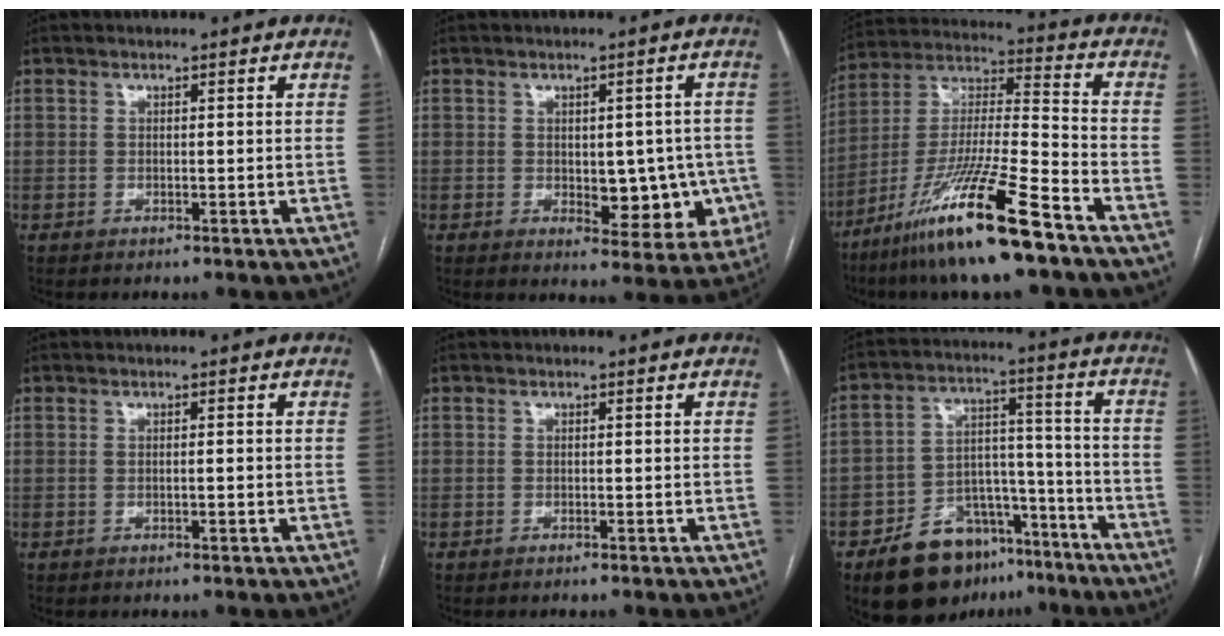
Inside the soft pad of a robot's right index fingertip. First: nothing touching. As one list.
[{"total": 9.0, "force": [-1.6, 4.8, 7.5], "torque": [-0.076, 0.014, -0.007]}, {"total": 19.3, "force": [-12.4, 0.9, 14.8], "torque": [-0.307, -0.036, -0.230]}, {"total": 0.8, "force": [-0.2, 0.1, 0.8], "torque": [-0.013, 0.002, -0.001]}, {"total": 0.0}, {"total": 14.4, "force": [-9.6, 8.5, 6.5], "torque": [-0.088, 0.047, -0.147]}]